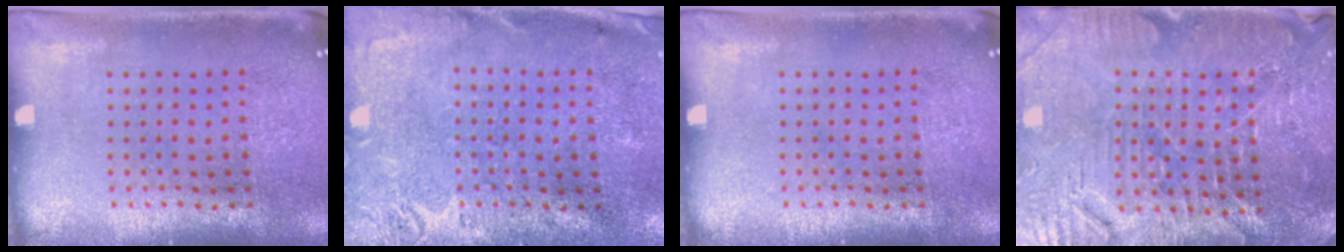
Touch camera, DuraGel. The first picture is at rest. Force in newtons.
{"total": 2.8, "press": 2.2, "slide": 1.8}
{"total": 0.0}
{"total": 4.0, "press": 3.9, "slide": 0.8}